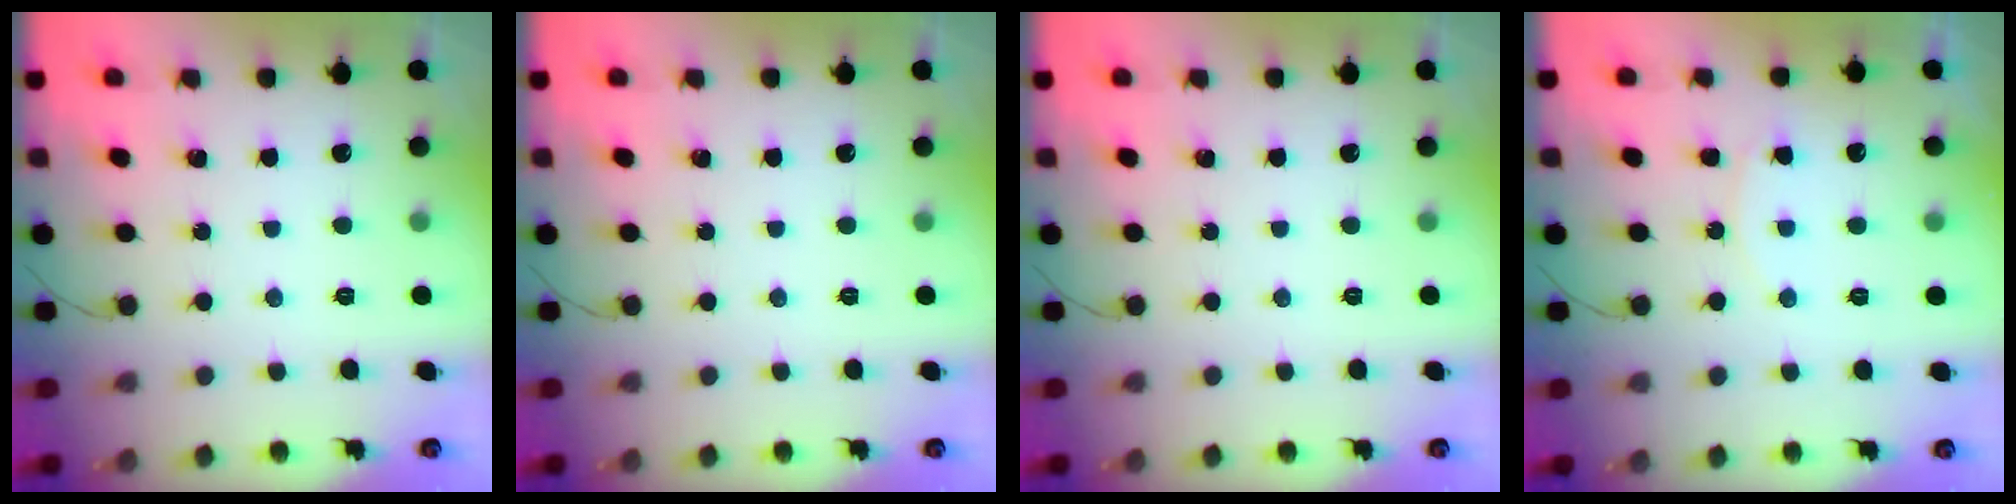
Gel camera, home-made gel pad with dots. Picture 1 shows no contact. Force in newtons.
{"total": 0.0}
{"total": 0.0}
{"total": 5.8, "press": 5.8, "slide": 0.6}